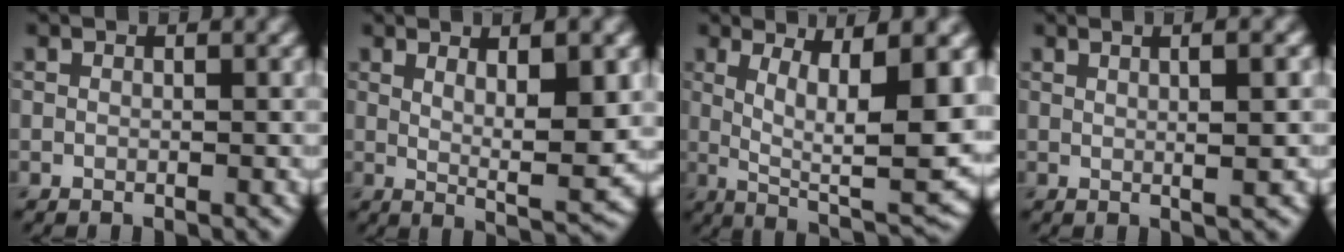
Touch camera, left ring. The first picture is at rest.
{"total": 6.7, "force": [1.6, 1.5, 6.3], "torque": [-0.089, -0.012, 0.029]}
{"total": 11.2, "force": [1.5, 3.1, 10.7], "torque": [-0.156, -0.008, 0.029]}
{"total": 4.2, "force": [1.2, 1.3, 3.7], "torque": [-0.029, 0.011, -0.003]}